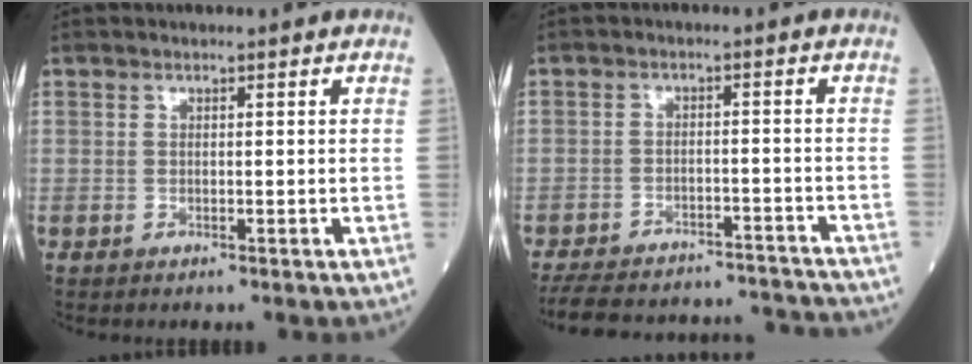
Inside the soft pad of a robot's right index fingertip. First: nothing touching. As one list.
[{"total": 19.8, "force": [-18.5, 4.6, 5.3], "torque": [-0.117, 0.001, -0.243]}]